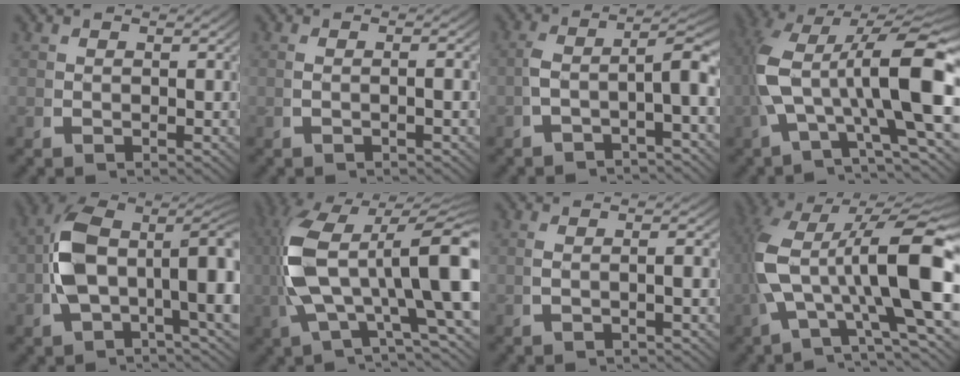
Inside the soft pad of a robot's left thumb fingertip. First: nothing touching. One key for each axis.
{"total": 1.3, "fx": -0.3, "fy": -0.3, "fz": 1.2, "tx": -0.029, "ty": 0.000, "tz": 0.000}
{"total": 7.1, "fx": -0.6, "fy": 3.3, "fz": 6.2, "tx": -0.123, "ty": -0.029, "tz": 0.001}
{"total": 12.3, "fx": 0.0, "fy": 6.1, "fz": 10.6, "tx": -0.209, "ty": -0.025, "tz": 0.017}
{"total": 11.6, "fx": -0.5, "fy": 7.0, "fz": 9.2, "tx": -0.173, "ty": -0.037, "tz": -0.002}
{"total": 15.3, "fx": 0.7, "fy": 8.0, "fz": 13.1, "tx": -0.250, "ty": -0.009, "tz": 0.021}
{"total": 1.9, "fx": -0.3, "fy": -0.2, "fz": 1.8, "tx": -0.040, "ty": 0.002, "tz": -0.002}
{"total": 14.0, "fx": -0.2, "fy": 6.9, "fz": 12.2, "tx": -0.239, "ty": -0.025, "tz": 0.016}